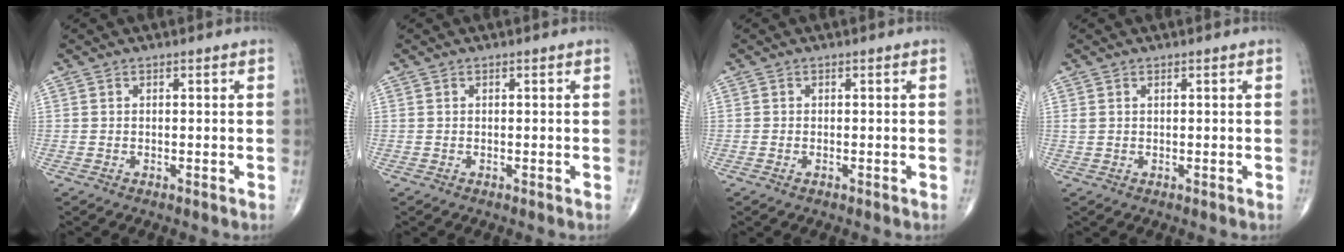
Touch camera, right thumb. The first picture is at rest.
{"total": 0.0}
{"total": 0.6, "force": [-0.3, 0.3, 0.4], "torque": [-0.010, 0.002, -0.004]}
{"total": 0.9, "force": [0.4, 0.4, 0.6], "torque": [-0.016, 0.008, 0.013]}